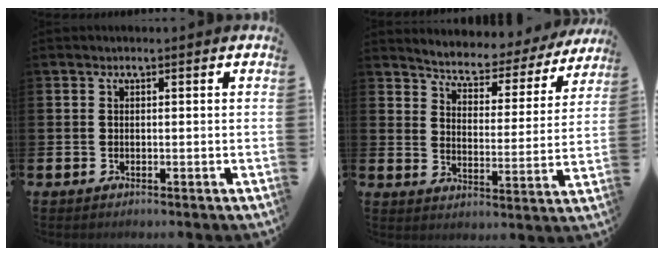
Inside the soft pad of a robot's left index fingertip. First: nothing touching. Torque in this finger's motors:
{"motor_torque": [0.97, -1.17, 0.20, 0.05]}